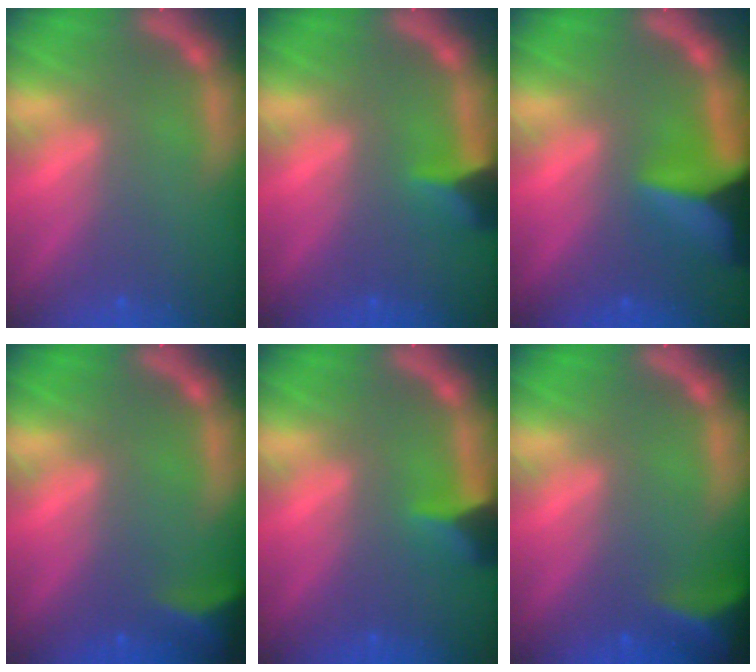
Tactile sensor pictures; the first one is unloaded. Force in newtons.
{"total": 2.9}
{"total": 8.9}
{"total": 4.0}
{"total": 2.9}
{"total": 5.4}